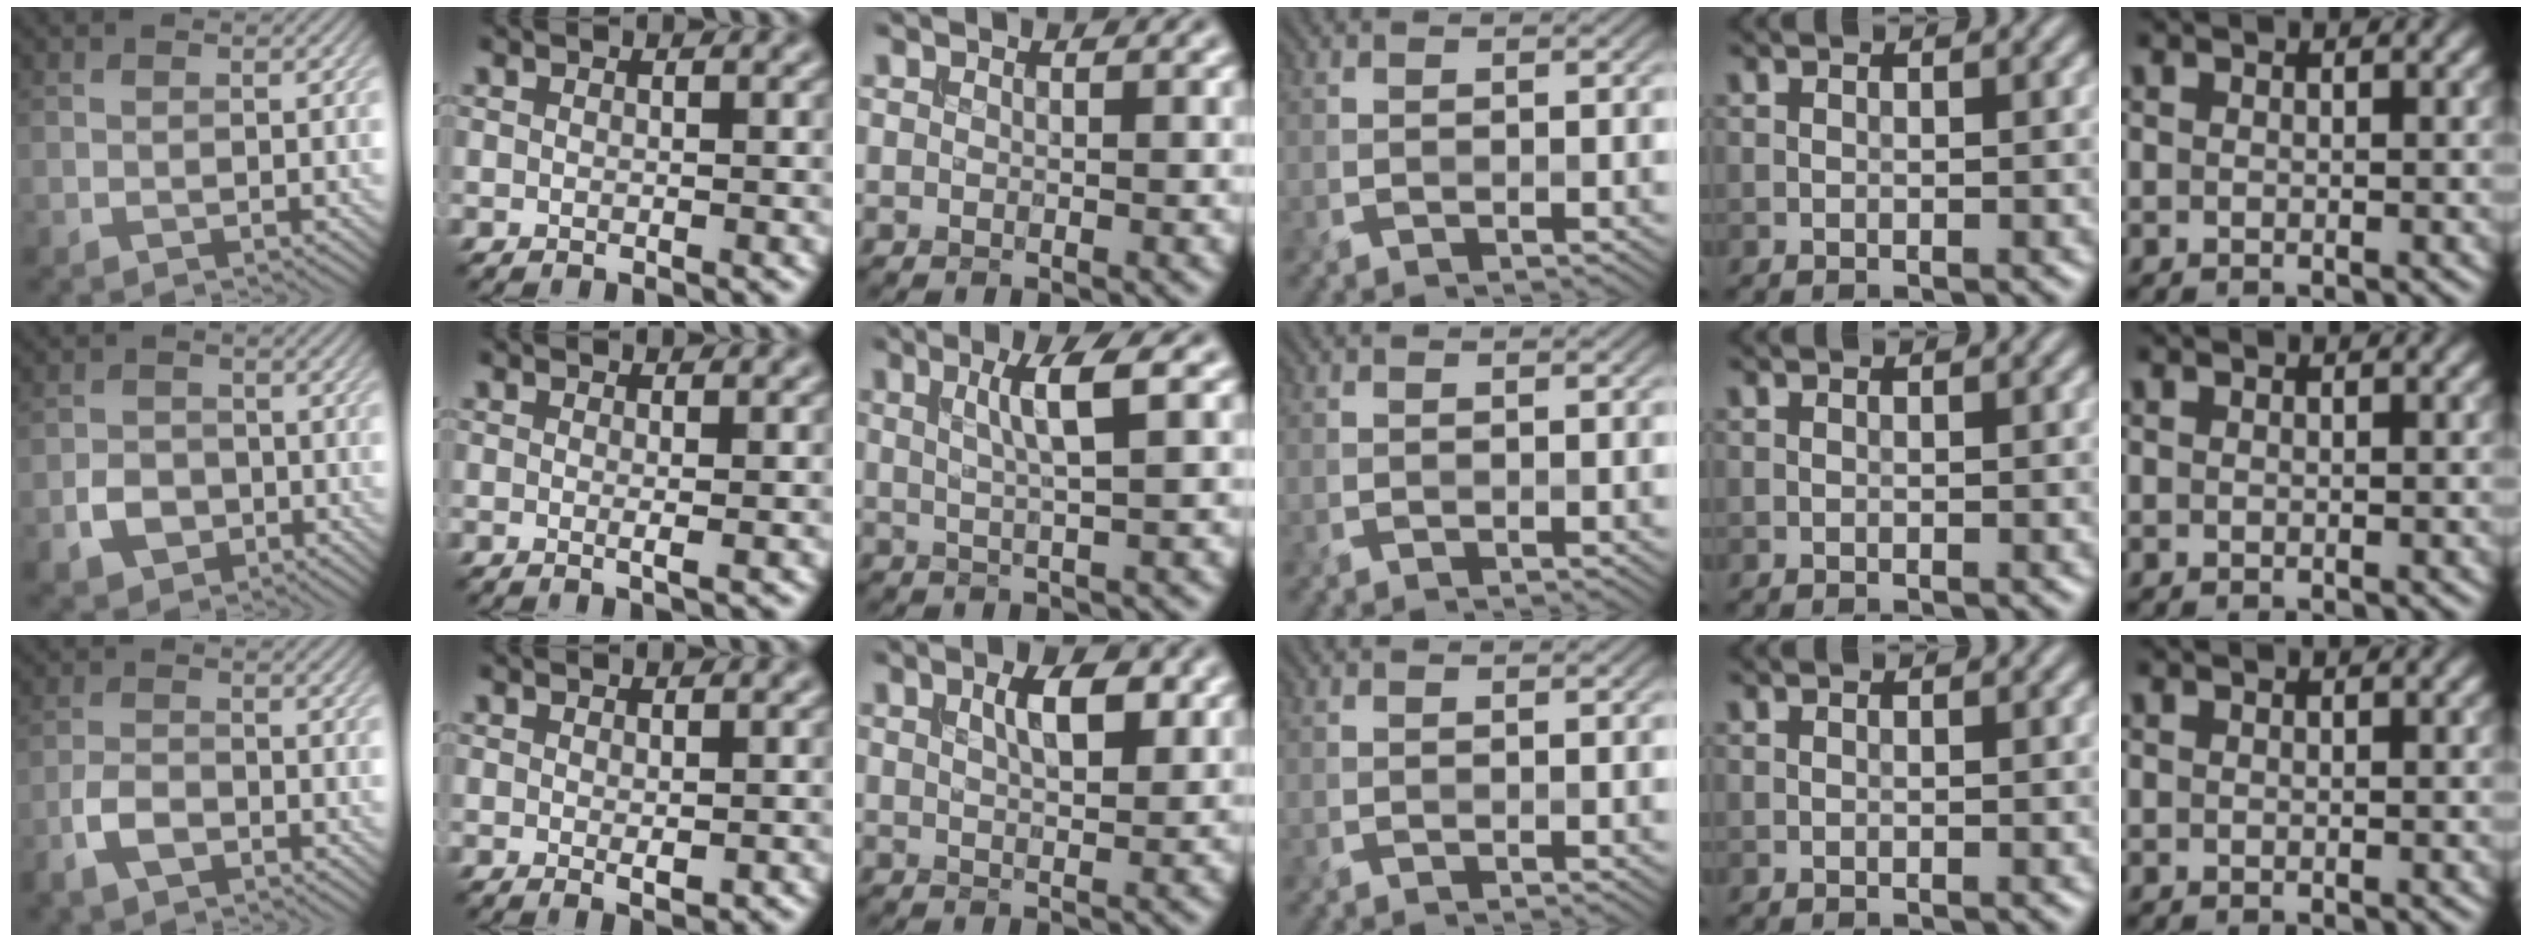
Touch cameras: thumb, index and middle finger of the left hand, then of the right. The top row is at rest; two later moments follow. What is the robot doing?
{"motion": "extract", "object": "file holder"}